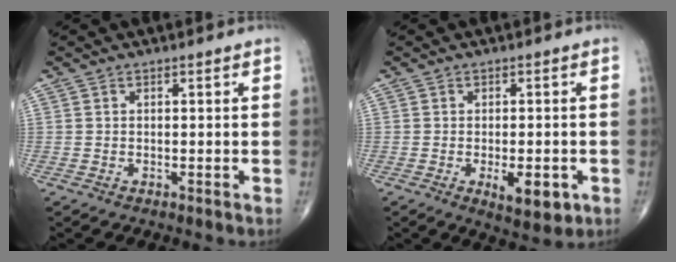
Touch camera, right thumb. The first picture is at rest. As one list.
[{"total": 6.6, "force": [-2.1, 2.9, 5.6], "torque": [-0.075, -0.004, -0.022]}]